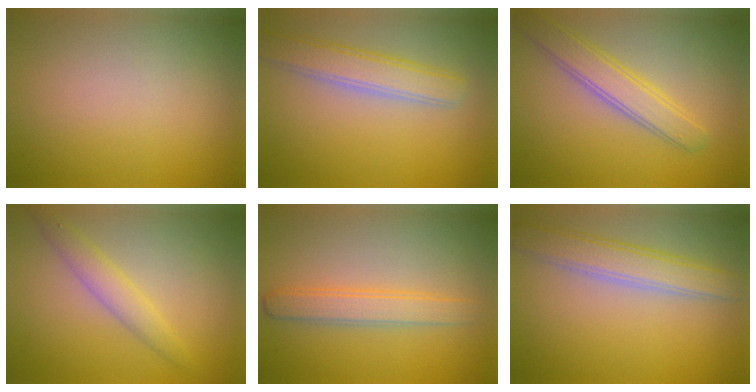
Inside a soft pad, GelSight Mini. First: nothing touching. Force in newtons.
{"total": 3.9, "press": 3.9, "slide": 0.2}
{"total": 3.7, "press": 3.7, "slide": 0.2}
{"total": 2.5, "press": 2.5, "slide": 0.1}
{"total": 2.9, "press": 2.9, "slide": 0.1}
{"total": 4.0, "press": 4.0, "slide": 0.3}